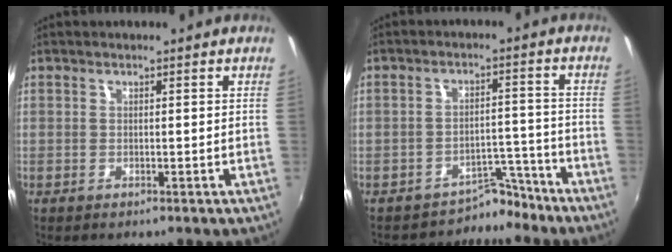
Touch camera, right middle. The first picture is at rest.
{"total": 5.8, "force": [-5.1, 2.7, -0.1], "torque": [0.007, 0.027, -0.074]}